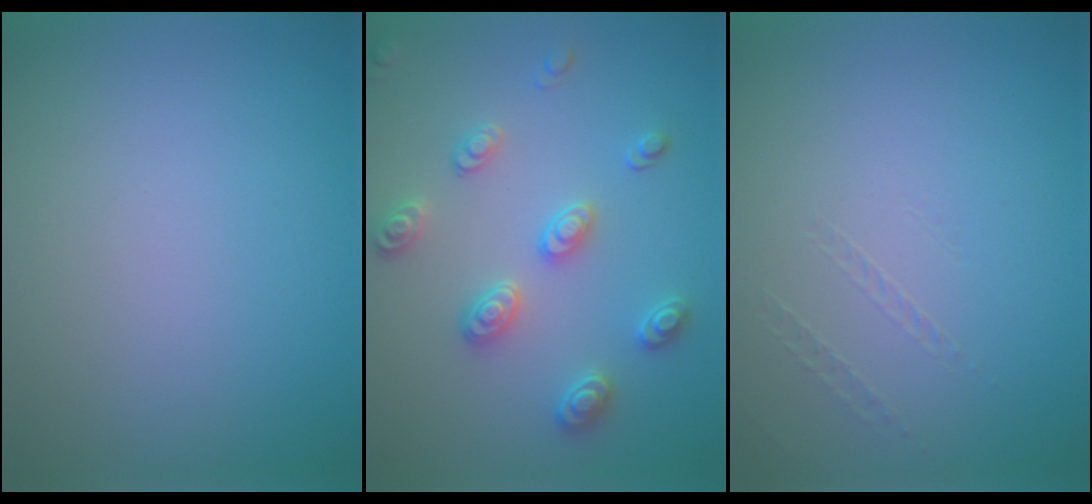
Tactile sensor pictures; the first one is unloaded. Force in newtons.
{"total": 3.0, "press": 2.9, "slide": 0.6}
{"total": 0.5, "press": 0.2, "slide": 0.5}